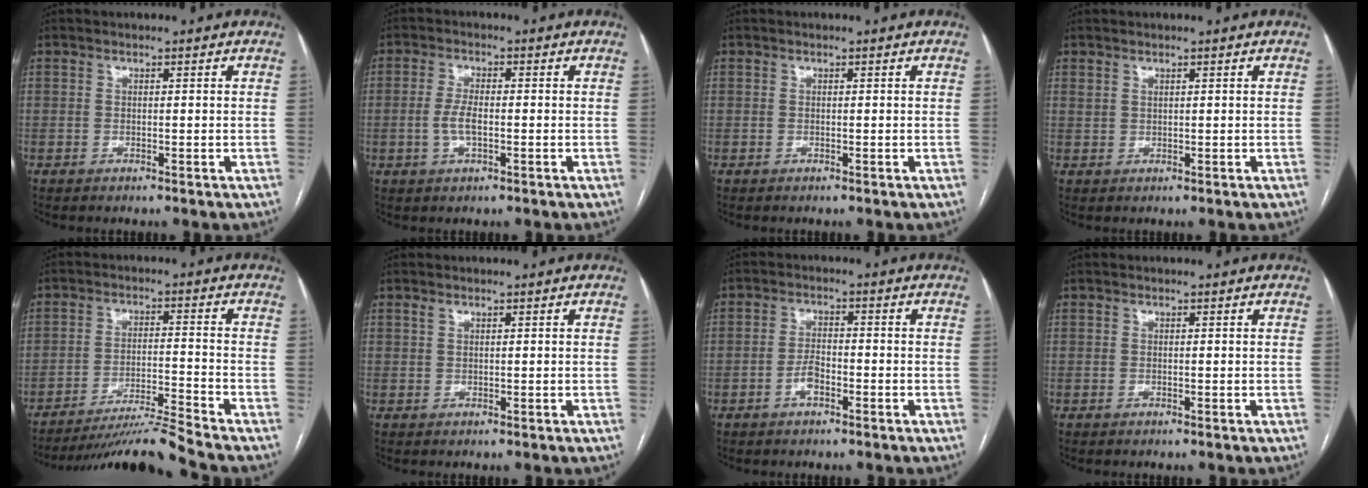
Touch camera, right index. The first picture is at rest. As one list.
[{"total": 3.4, "force": [-0.6, 1.1, 3.2], "torque": [-0.072, 0.001, -0.010]}, {"total": 0.0}, {"total": 1.1, "force": [1.0, 0.3, -0.1], "torque": [-0.009, 0.009, 0.022]}, {"total": 9.4, "force": [-8.5, -3.6, 1.6], "torque": [-0.024, -0.005, -0.152]}, {"total": 0.5, "force": [0.4, 0.2, 0.3], "torque": [-0.008, 0.006, 0.009]}, {"total": 2.8, "force": [-1.4, 1.2, 2.2], "torque": [-0.044, 0.005, -0.027]}, {"total": 0.0}]